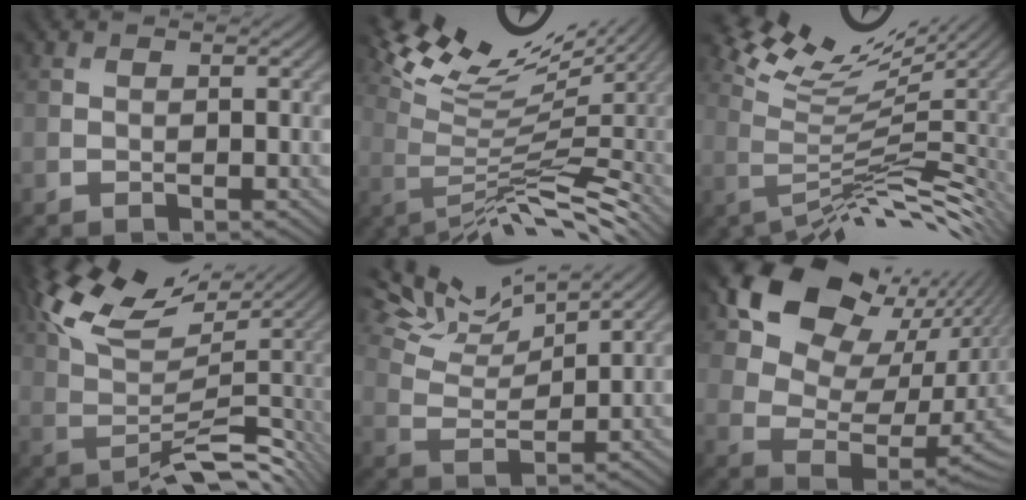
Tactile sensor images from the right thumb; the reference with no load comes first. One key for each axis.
{"total": 11.3, "fx": 4.6, "fy": 2.6, "fz": 9.9, "tx": -0.169, "ty": 0.012, "tz": 0.102}
{"total": 9.1, "fx": 3.7, "fy": 1.7, "fz": 8.2, "tx": -0.133, "ty": 0.024, "tz": 0.084}
{"total": 10.4, "fx": 3.8, "fy": 3.2, "fz": 9.1, "tx": -0.166, "ty": 0.004, "tz": 0.077}
{"total": 10.3, "fx": 9.3, "fy": 1.9, "fz": 4.2, "tx": -0.094, "ty": 0.000, "tz": 0.141}
{"total": 14.5, "fx": 7.9, "fy": 9.1, "fz": 8.1, "tx": -0.149, "ty": 0.020, "tz": 0.144}